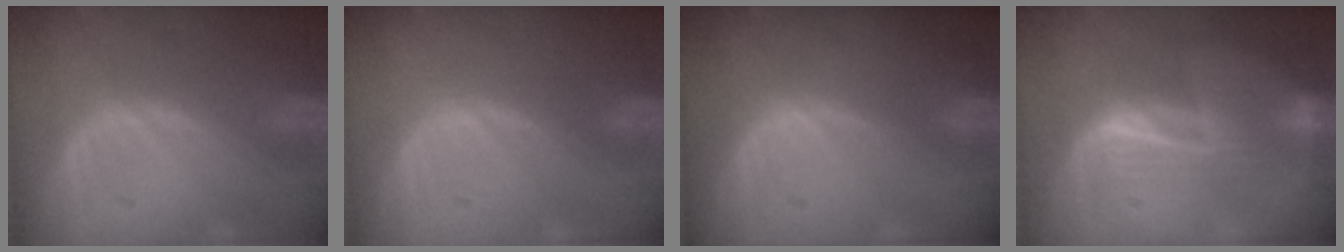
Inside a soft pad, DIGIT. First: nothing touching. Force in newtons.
{"total": 0.0}
{"total": 0.0}
{"total": 6.7, "press": 6.3, "slide": 2.3}